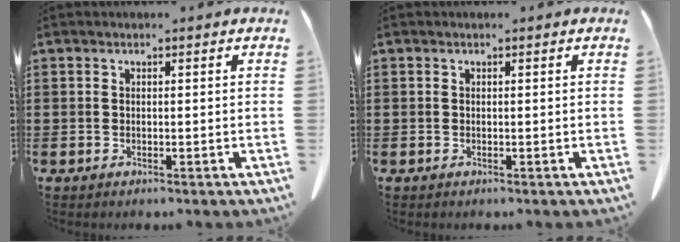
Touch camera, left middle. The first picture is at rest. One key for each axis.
{"total": 0.0}